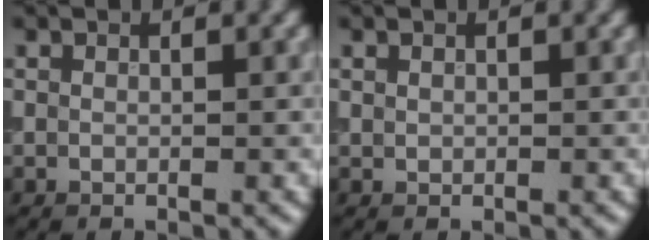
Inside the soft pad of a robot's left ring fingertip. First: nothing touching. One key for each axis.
{"total": 0.0}